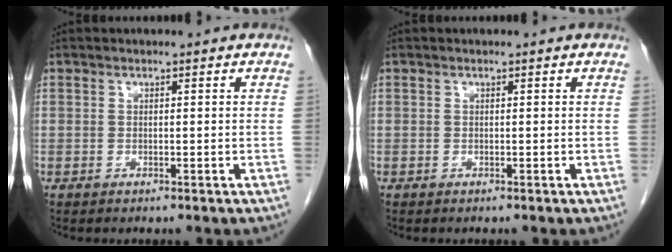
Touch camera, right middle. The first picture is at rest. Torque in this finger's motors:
{"motor_torque": [0.24, 0.16, 0.04, 0.01]}